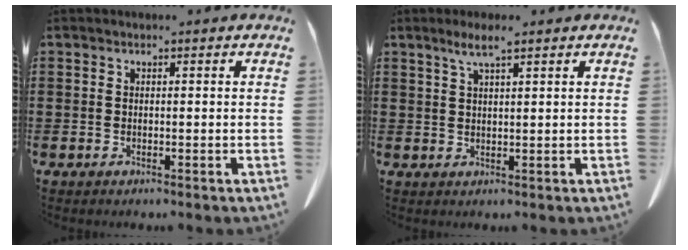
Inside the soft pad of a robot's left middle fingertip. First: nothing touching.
{"total": 3.2, "force": [2.0, 0.2, 2.4], "torque": [-0.052, 0.003, 0.034]}